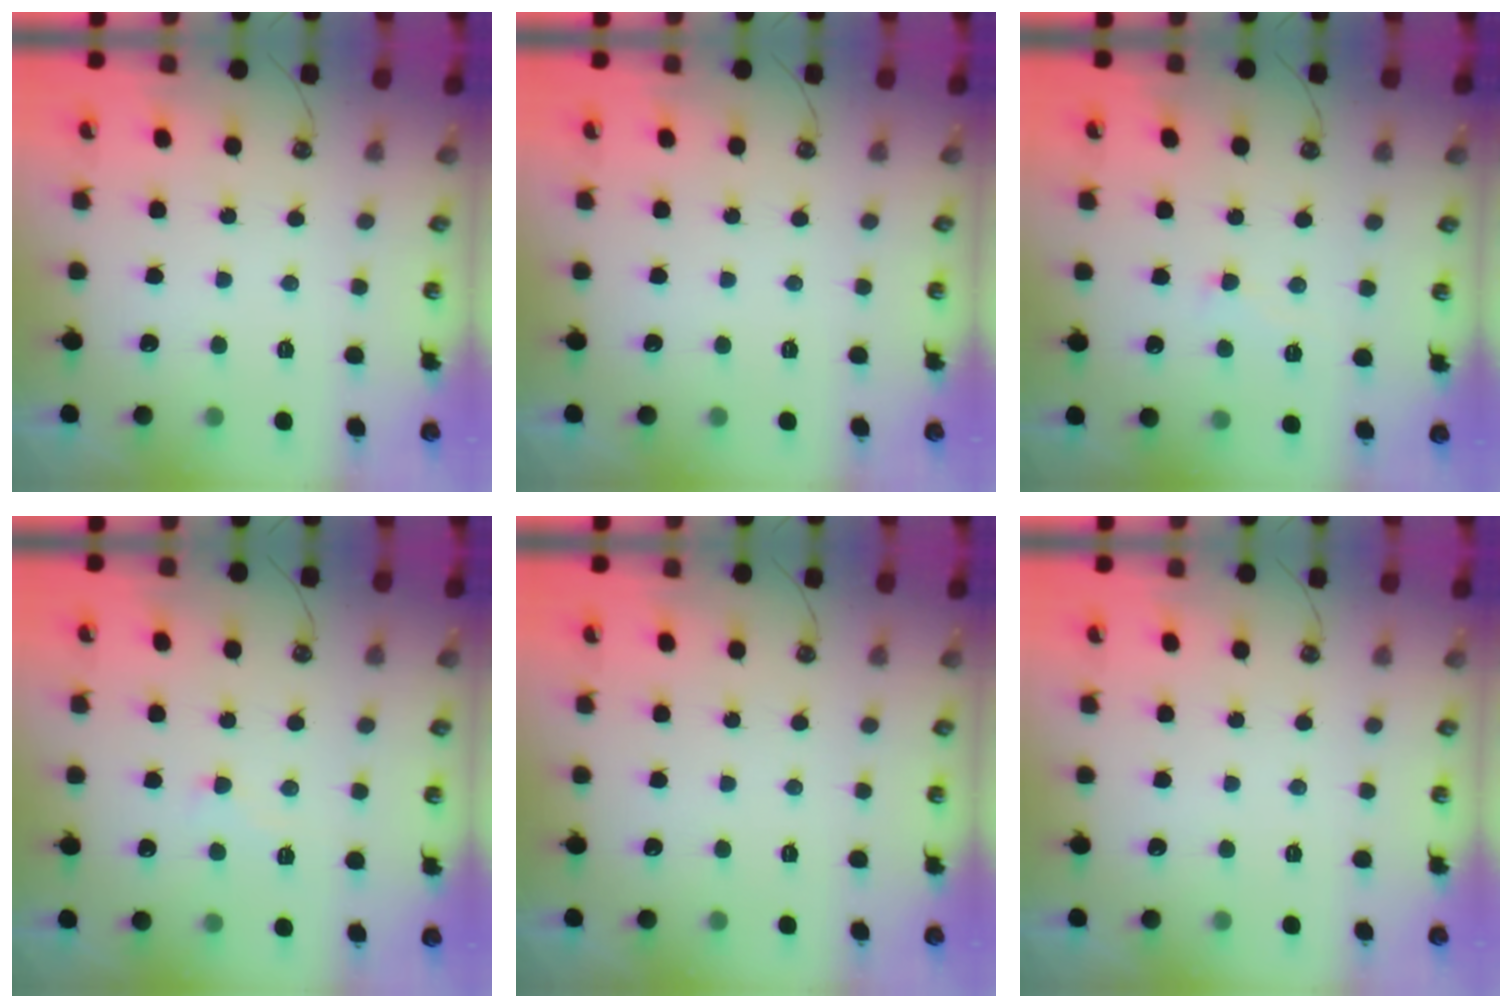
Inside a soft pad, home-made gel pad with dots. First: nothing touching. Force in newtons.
{"total": 0.0}
{"total": 3.3, "press": 3.2, "slide": 0.7}
{"total": 2.5, "press": 2.5, "slide": 0.4}
{"total": 0.0}
{"total": 0.0}